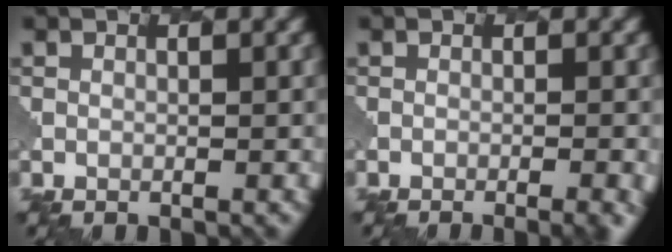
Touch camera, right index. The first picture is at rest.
{"total": 3.5, "force": [-1.5, 1.2, 2.9], "torque": [-0.016, 0.011, -0.013]}